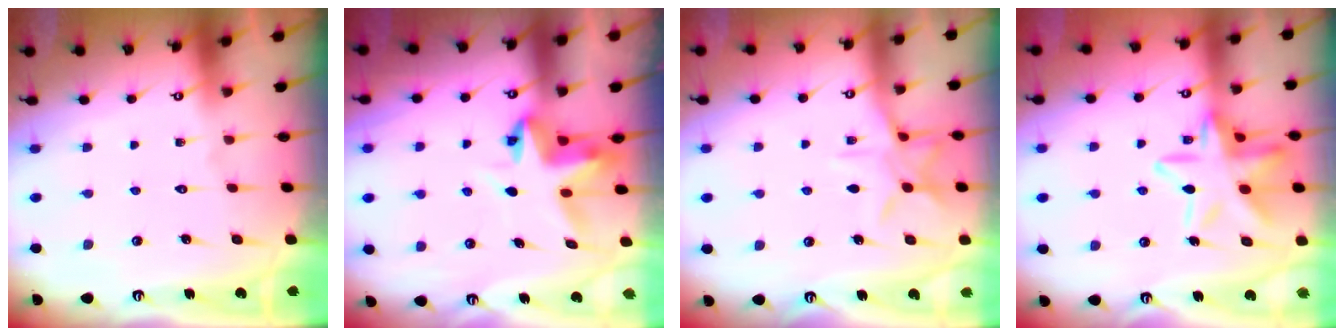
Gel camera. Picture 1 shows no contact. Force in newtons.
{"total": 5.5, "press": 5.5, "slide": 0.3}
{"total": 9.5, "press": 9.5, "slide": 0.6}
{"total": 15.6, "press": 15.6, "slide": 1.3}